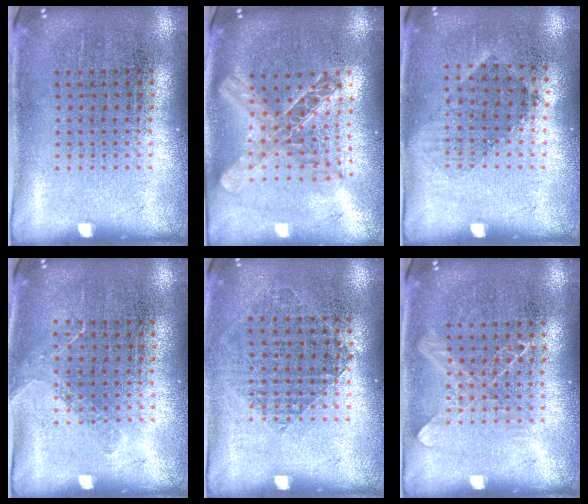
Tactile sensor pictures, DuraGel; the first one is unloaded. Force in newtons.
{"total": 2.1, "press": 1.8, "slide": 1.2}
{"total": 1.0, "press": 0.8, "slide": 0.6}
{"total": 0.9, "press": 0.7, "slide": 0.6}
{"total": 0.9, "press": 0.8, "slide": 0.4}
{"total": 1.1, "press": 1.1, "slide": 0.2}